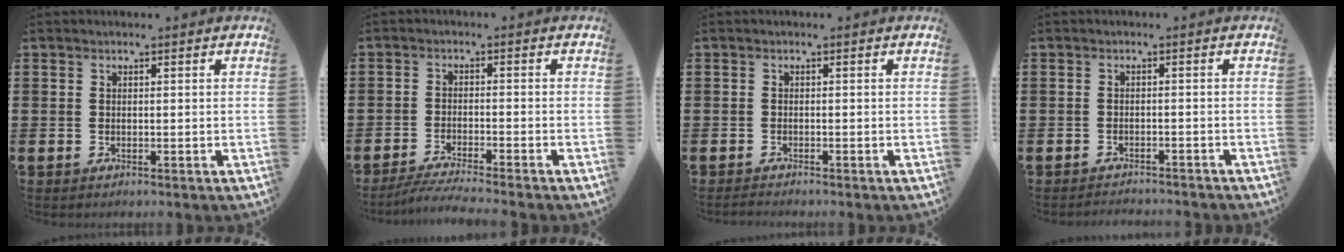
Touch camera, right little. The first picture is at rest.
{"total": 3.0, "force": [-2.7, -0.2, 1.4], "torque": [-0.022, -0.004, -0.049]}
{"total": 0.6, "force": [-0.6, 0.0, 0.2], "torque": [-0.003, -0.002, -0.013]}
{"total": 1.2, "force": [-1.2, -0.1, -0.1], "torque": [-0.001, 0.003, -0.026]}